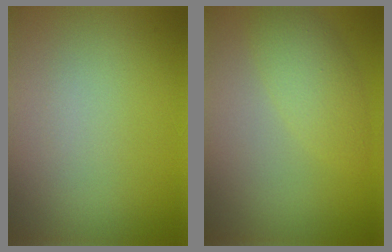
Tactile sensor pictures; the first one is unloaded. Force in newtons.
{"total": 3.1, "press": 3.1, "slide": 0.2}